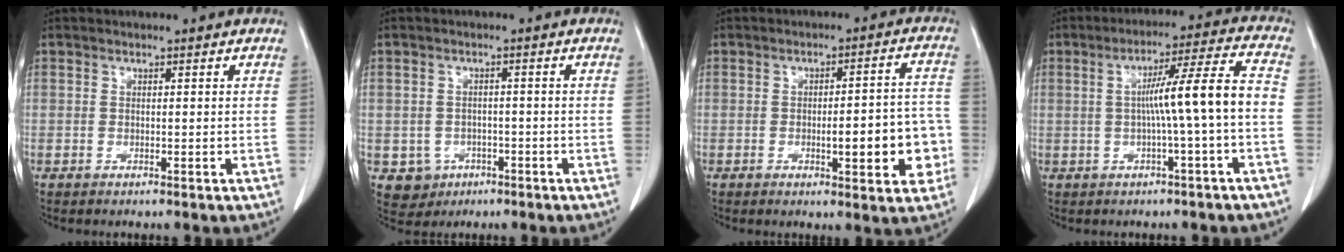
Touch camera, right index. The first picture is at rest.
{"total": 4.1, "force": [-1.6, 3.7, 0.5], "torque": [-0.007, 0.008, -0.014]}
{"total": 9.9, "force": [-2.5, 2.4, 9.3], "torque": [-0.113, 0.020, -0.024]}
{"total": 9.4, "force": [-1.2, -1.1, 9.3], "torque": [-0.147, 0.021, -0.017]}